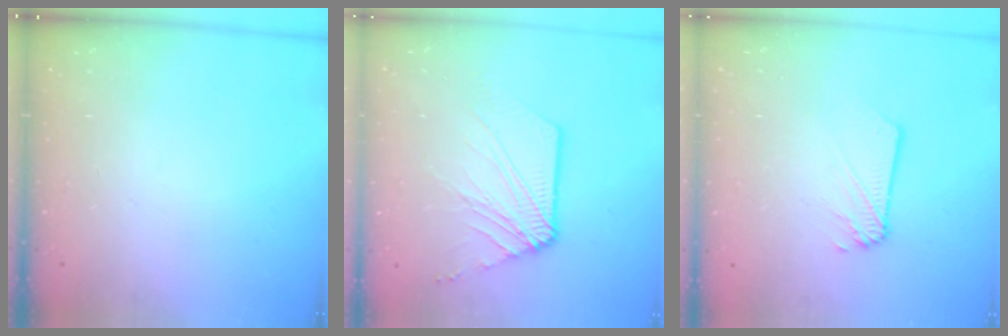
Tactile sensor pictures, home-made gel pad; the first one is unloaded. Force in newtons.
{"total": 9.1, "press": 9.0, "slide": 1.2}
{"total": 2.3, "press": 2.3, "slide": 0.1}